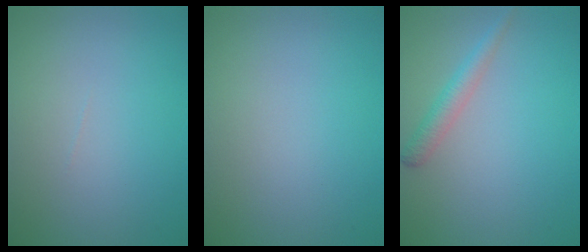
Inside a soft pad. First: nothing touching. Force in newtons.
{"total": 0.0}
{"total": 2.0, "press": 2.0, "slide": 0.1}